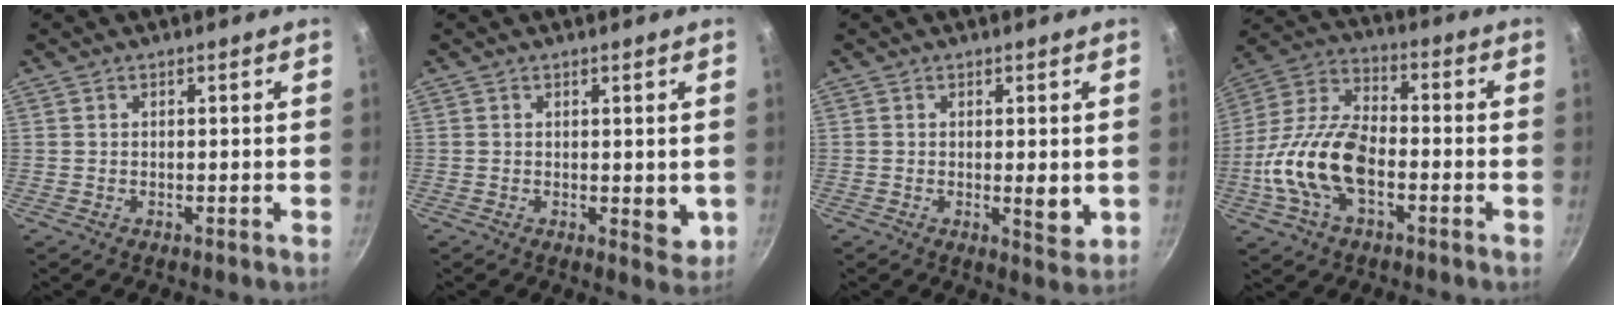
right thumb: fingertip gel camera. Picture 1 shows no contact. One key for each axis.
{"total": 3.4, "fx": 0.3, "fy": 1.6, "fz": 3.0, "tx": -0.038, "ty": -0.009, "tz": 0.005}
{"total": 4.0, "fx": -0.1, "fy": 1.4, "fz": 3.8, "tx": -0.058, "ty": -0.014, "tz": 0.000}
{"total": 16.9, "fx": -4.3, "fy": 9.1, "fz": 13.6, "tx": -0.251, "ty": 0.040, "tz": -0.099}